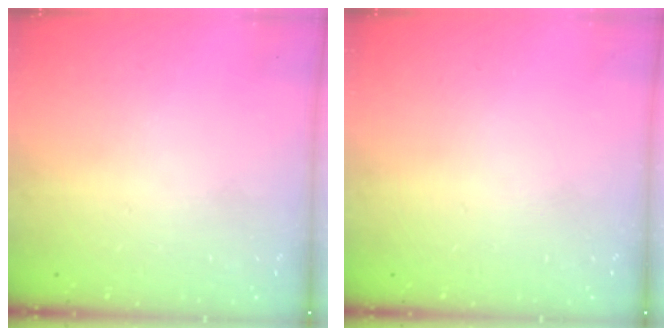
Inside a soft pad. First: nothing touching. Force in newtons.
{"total": 0.0}